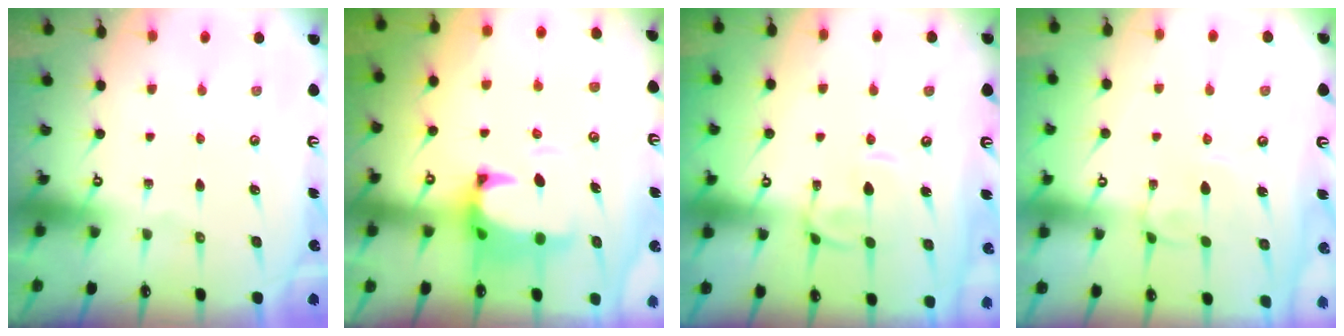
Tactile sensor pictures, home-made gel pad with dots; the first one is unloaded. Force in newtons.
{"total": 2.8, "press": 2.5, "slide": 1.1}
{"total": 1.1, "press": 0.9, "slide": 0.6}
{"total": 1.7, "press": 1.7, "slide": 0.4}